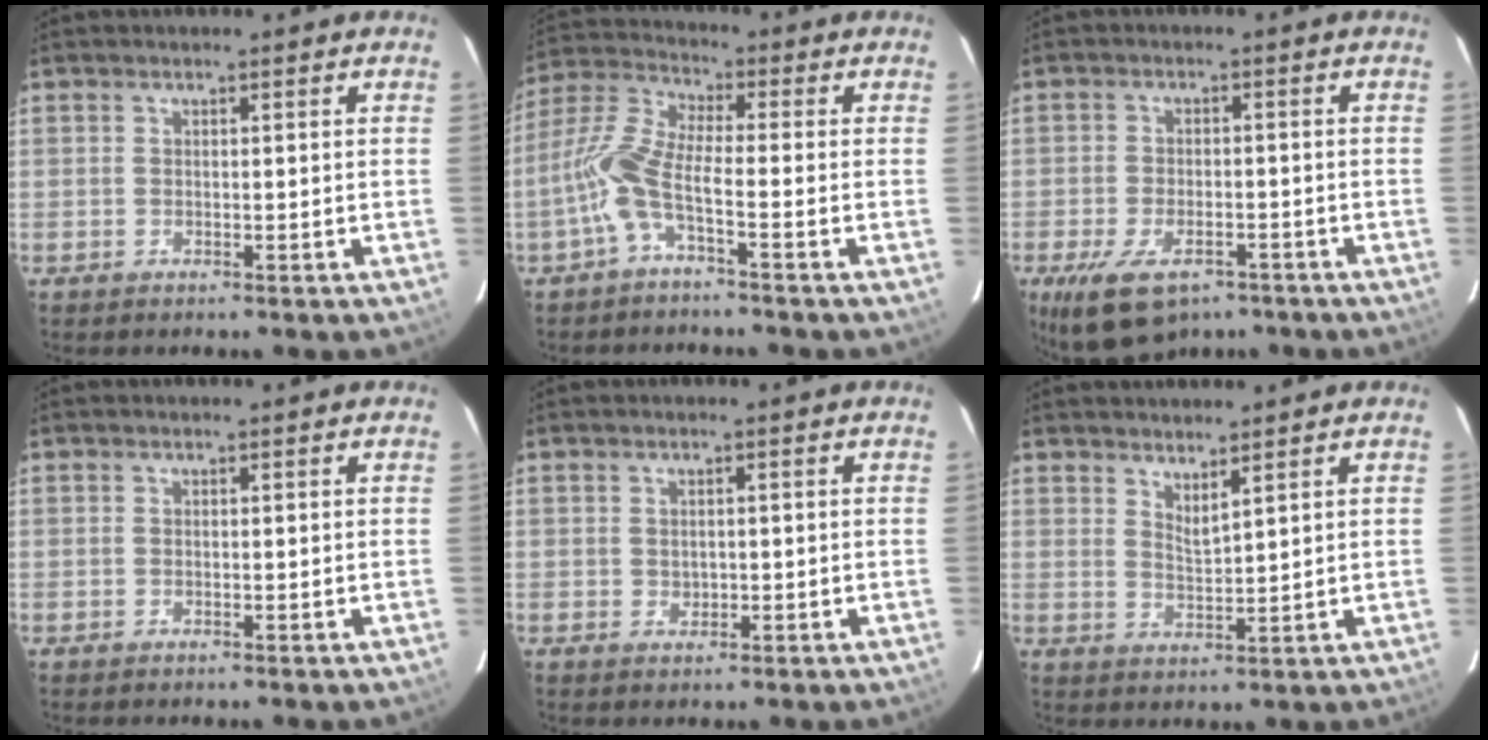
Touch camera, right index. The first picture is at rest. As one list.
[{"total": 7.6, "force": [-3.1, 1.0, 6.9], "torque": [-0.166, 0.011, -0.067]}, {"total": 11.3, "force": [-7.2, 5.6, 6.7], "torque": [-0.144, -0.025, -0.115]}, {"total": 0.0}, {"total": 1.6, "force": [0.0, 1.3, 0.8], "torque": [-0.011, 0.002, 0.003]}, {"total": 3.3, "force": [2.7, 0.2, 1.8], "torque": [-0.030, -0.006, 0.044]}]